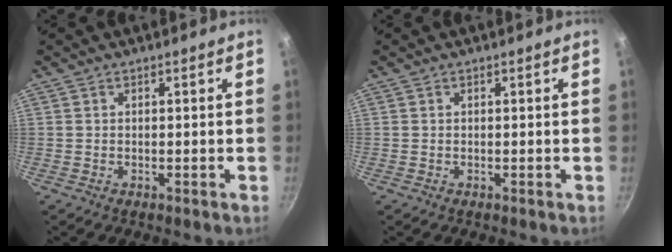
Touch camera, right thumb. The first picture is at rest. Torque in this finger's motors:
{"motor_torque": [0.01, 0.00, 0.16, 0.12, 0.00]}